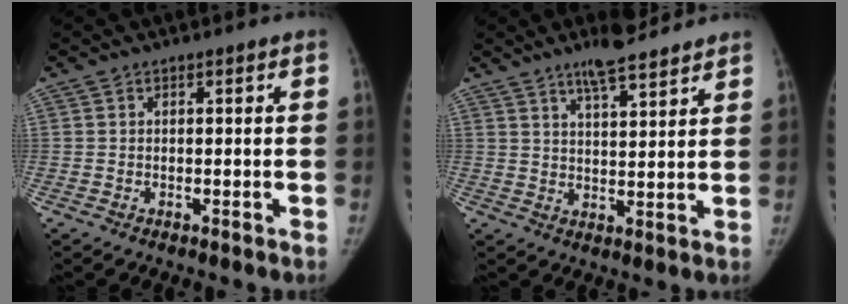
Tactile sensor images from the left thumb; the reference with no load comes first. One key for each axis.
{"total": 7.9, "fx": 6.2, "fy": 1.8, "fz": 4.6, "tx": -0.059, "ty": -0.034, "tz": 0.099}